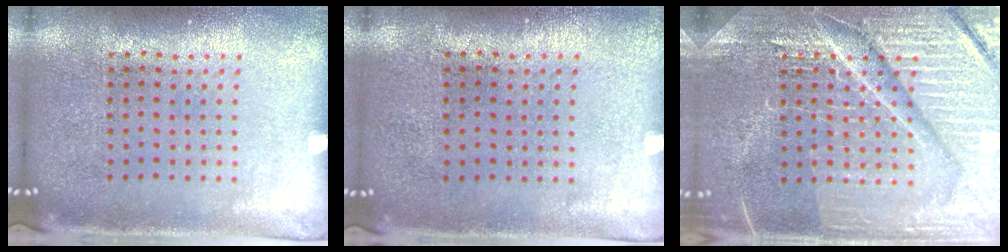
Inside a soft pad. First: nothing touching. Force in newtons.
{"total": 0.0}
{"total": 7.2, "press": 7.2, "slide": 0.9}